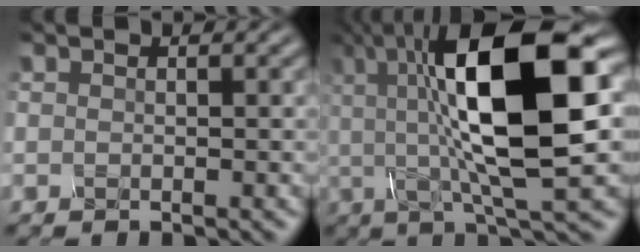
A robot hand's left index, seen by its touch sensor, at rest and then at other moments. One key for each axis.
{"total": 14.6, "fx": 2.8, "fy": 4.4, "fz": 13.6, "tx": -0.227, "ty": 0.009, "tz": 0.040}